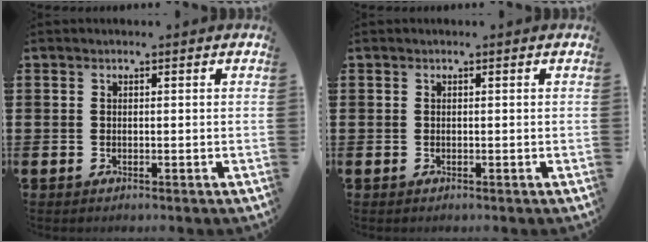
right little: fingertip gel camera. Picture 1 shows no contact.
{"total": 0.0}